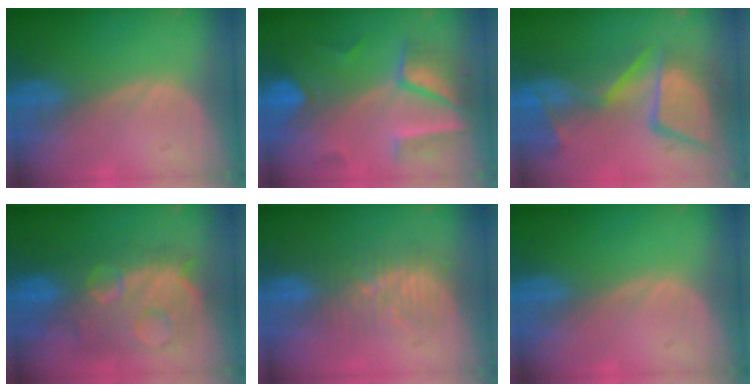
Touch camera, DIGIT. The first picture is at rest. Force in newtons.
{"total": 7.9, "press": 7.6, "slide": 2.0}
{"total": 13.6, "press": 11.1, "slide": 7.8}
{"total": 12.2, "press": 12.1, "slide": 1.3}
{"total": 7.8, "press": 7.4, "slide": 2.6}
{"total": 0.0}